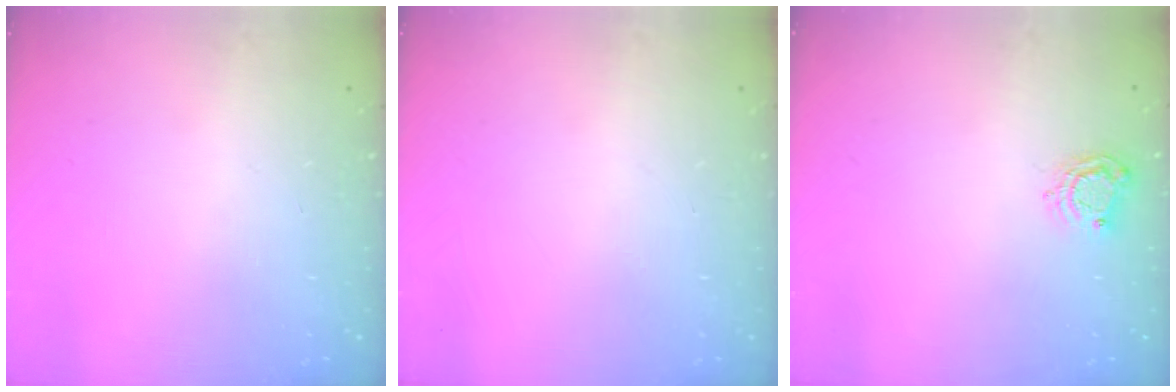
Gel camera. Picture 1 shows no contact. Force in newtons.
{"total": 0.0}
{"total": 5.8, "press": 5.8, "slide": 0.5}